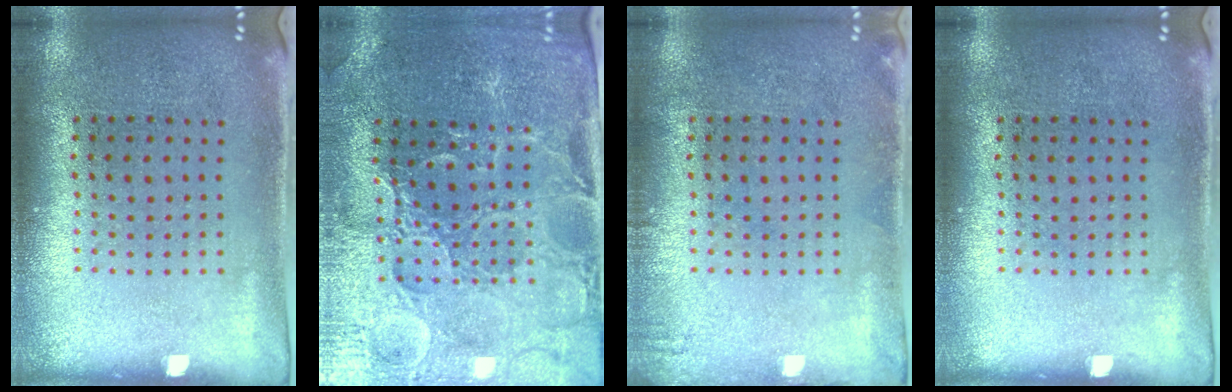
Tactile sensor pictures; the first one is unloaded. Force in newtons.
{"total": 3.3, "press": 3.3, "slide": 0.5}
{"total": 0.8, "press": 0.8, "slide": 0.1}
{"total": 0.0}